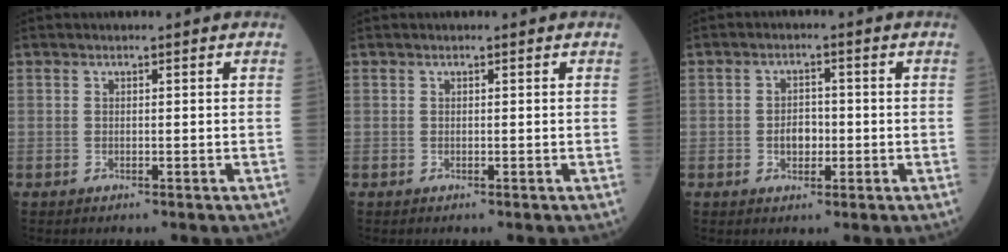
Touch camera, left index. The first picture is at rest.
{"total": 0.0}
{"total": 3.3, "force": [-0.7, 2.1, 2.4], "torque": [-0.039, 0.006, -0.011]}